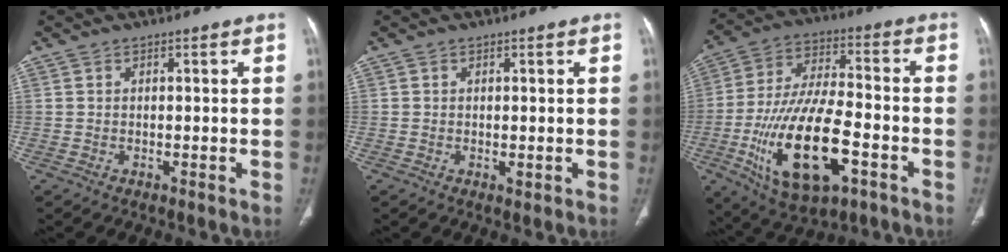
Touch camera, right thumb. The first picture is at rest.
{"total": 0.7, "force": [0.0, 0.4, 0.6], "torque": [-0.006, -0.002, -0.002]}
{"total": 21.1, "force": [-7.3, 9.1, 17.6], "torque": [-0.329, 0.026, -0.117]}